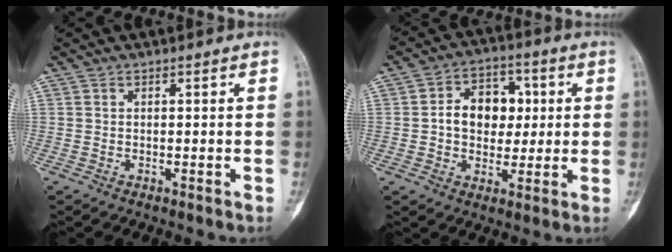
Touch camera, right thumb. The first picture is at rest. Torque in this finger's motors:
{"motor_torque": [0.98, 1.32, 0.37, -0.22, 0.04]}